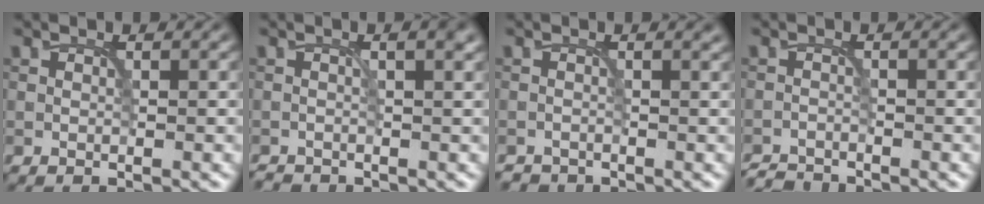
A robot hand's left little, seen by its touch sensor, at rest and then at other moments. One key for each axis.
{"total": 1.8, "fx": -0.7, "fy": 0.6, "fz": 1.5, "tx": -0.021, "ty": -0.002, "tz": -0.017}
{"total": 1.2, "fx": -1.1, "fy": 0.6, "fz": 0.1, "tx": 0.003, "ty": -0.009, "tz": -0.020}
{"total": 2.2, "fx": -2.1, "fy": 0.2, "fz": 0.3, "tx": 0.000, "ty": -0.005, "tz": -0.045}